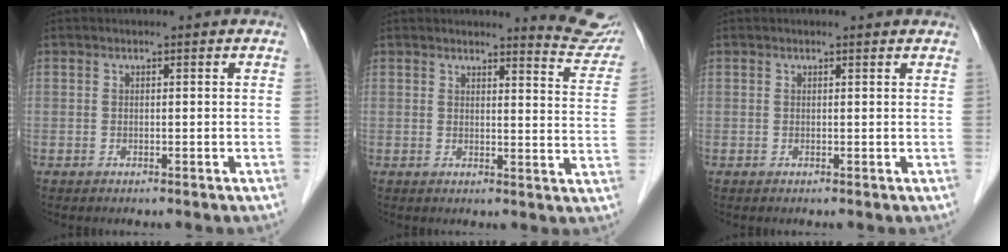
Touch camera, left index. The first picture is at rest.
{"total": 8.0, "force": [7.9, 0.3, 1.4], "torque": [-0.001, -0.058, 0.065]}
{"total": 1.2, "force": [1.2, 0.0, 0.2], "torque": [-0.012, 0.000, 0.008]}